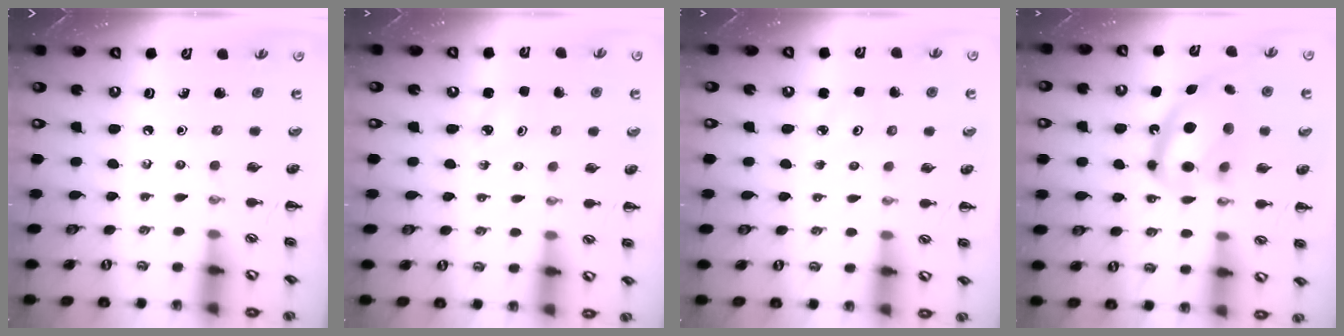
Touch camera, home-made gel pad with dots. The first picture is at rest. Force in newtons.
{"total": 1.9, "press": 1.9, "slide": 0.4}
{"total": 2.3, "press": 2.2, "slide": 0.6}
{"total": 17.5, "press": 17.0, "slide": 4.1}